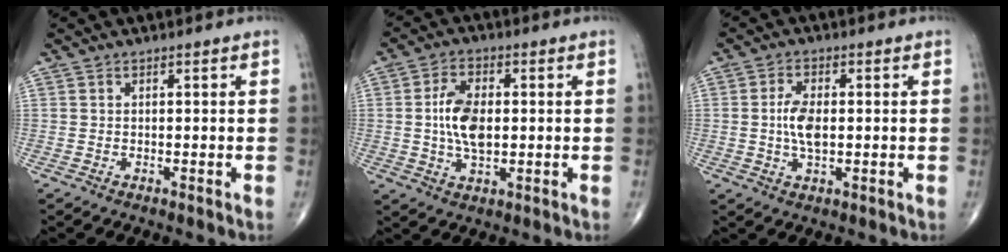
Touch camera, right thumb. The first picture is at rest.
{"total": 8.5, "force": [0.2, 4.7, 7.1], "torque": [-0.132, 0.002, 0.003]}
{"total": 5.6, "force": [0.0, 2.8, 4.8], "torque": [-0.097, 0.000, -0.003]}